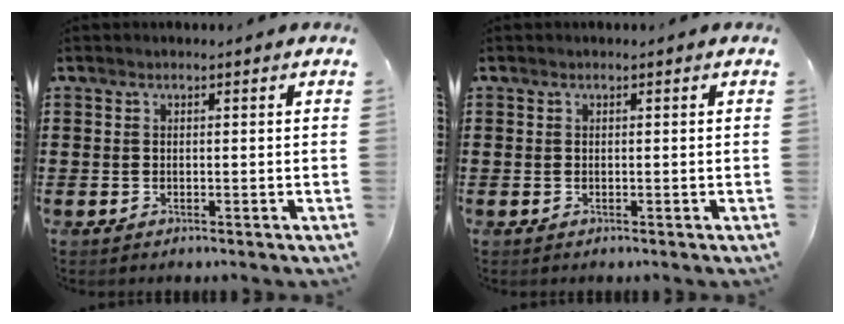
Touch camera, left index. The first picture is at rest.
{"total": 0.0}